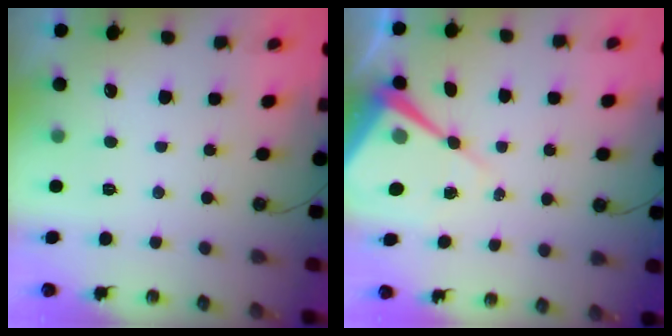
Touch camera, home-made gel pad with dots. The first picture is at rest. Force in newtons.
{"total": 10.4, "press": 10.4, "slide": 0.8}